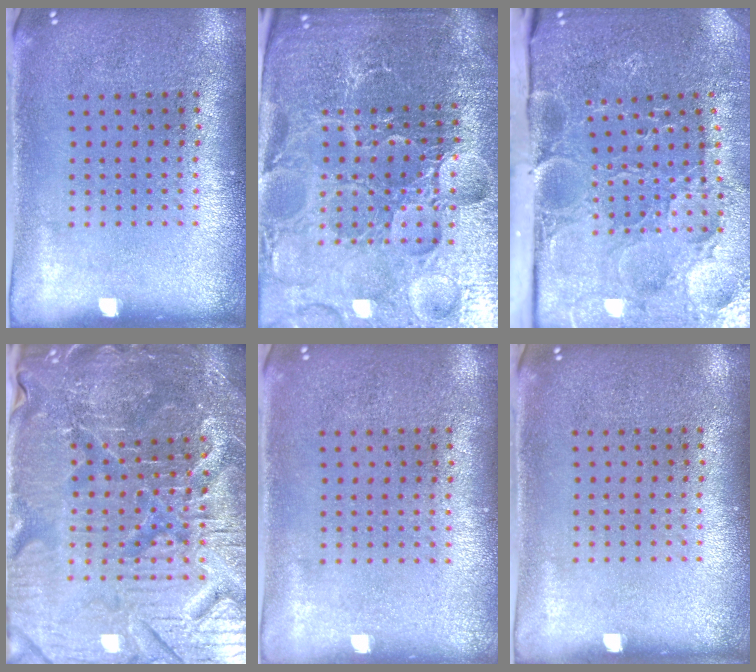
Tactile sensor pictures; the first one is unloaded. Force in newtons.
{"total": 5.5, "press": 5.2, "slide": 1.8}
{"total": 4.0, "press": 3.7, "slide": 1.4}
{"total": 5.6, "press": 5.3, "slide": 1.7}
{"total": 0.0}
{"total": 0.0}